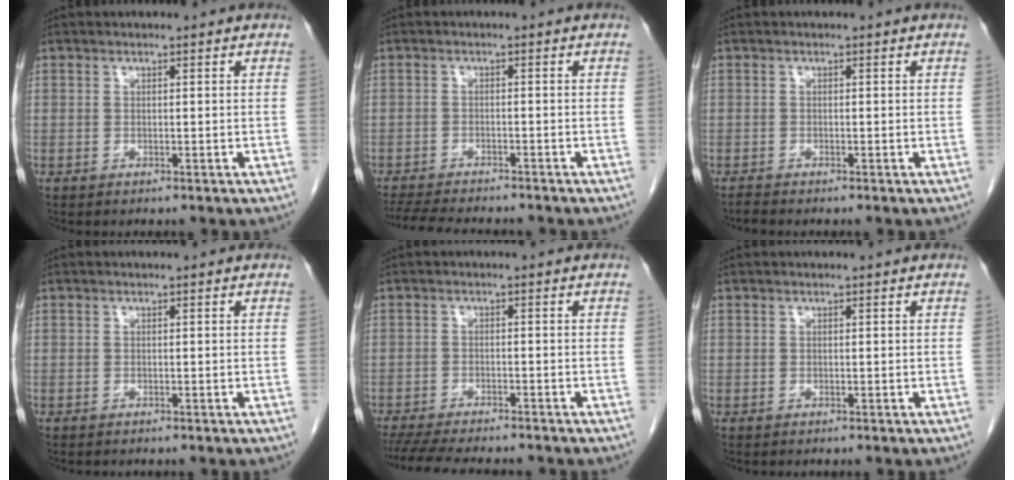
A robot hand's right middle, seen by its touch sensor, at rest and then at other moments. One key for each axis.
{"total": 10.7, "fx": -9.6, "fy": 1.6, "fz": 4.4, "tx": -0.076, "ty": -0.016, "tz": -0.139}
{"total": 0.7, "fx": -0.6, "fy": -0.2, "fz": 0.1, "tx": -0.007, "ty": -0.004, "tz": -0.014}
{"total": 0.0}
{"total": 12.2, "fx": -10.8, "fy": 2.0, "fz": 5.5, "tx": -0.093, "ty": -0.018, "tz": -0.153}
{"total": 0.0}